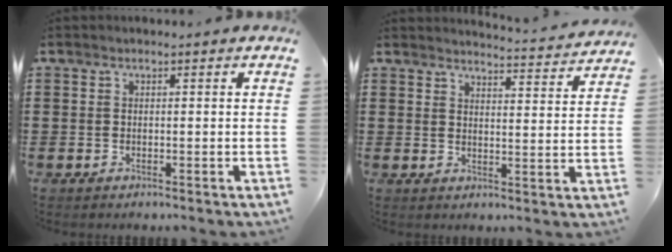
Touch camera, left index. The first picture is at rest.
{"total": 3.3, "force": [3.2, -0.3, 0.4], "torque": [-0.015, -0.030, 0.051]}